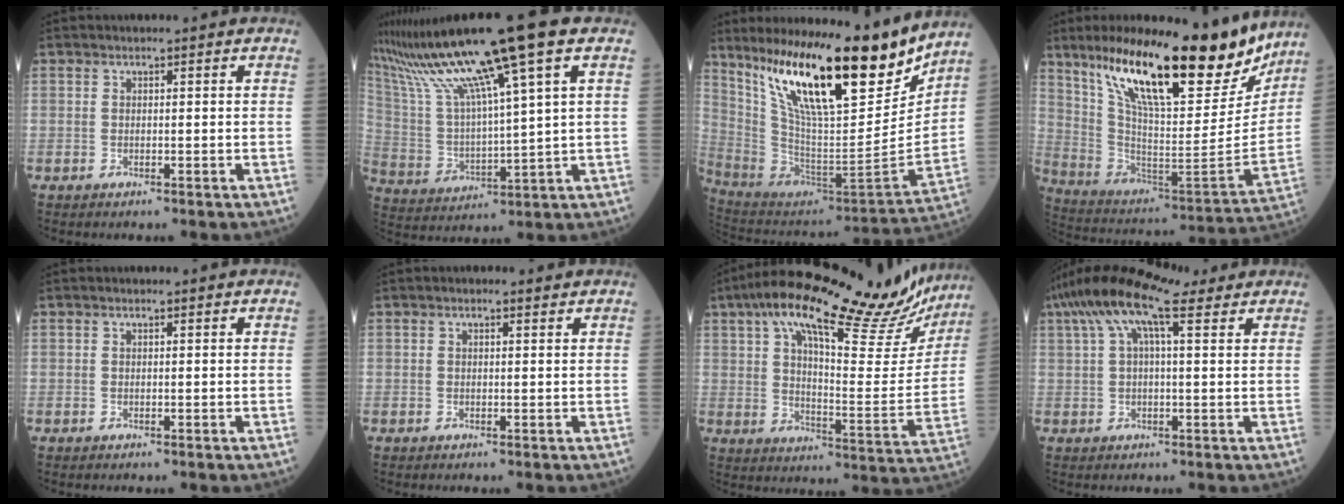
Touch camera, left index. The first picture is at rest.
{"total": 17.2, "force": [11.7, -1.5, 12.4], "torque": [-0.226, 0.022, 0.214]}
{"total": 24.3, "force": [17.2, 4.1, 16.7], "torque": [-0.281, -0.023, 0.300]}
{"total": 26.4, "force": [19.3, 5.3, 17.2], "torque": [-0.281, -0.024, 0.311]}
{"total": 0.0}
{"total": 0.7, "force": [0.4, 0.3, 0.5], "torque": [-0.013, 0.002, 0.005]}
{"total": 27.4, "force": [21.3, 6.6, 15.9], "torque": [-0.239, 0.020, 0.284]}
{"total": 10.2, "force": [6.4, 2.3, 7.6], "torque": [-0.149, 0.045, 0.110]}